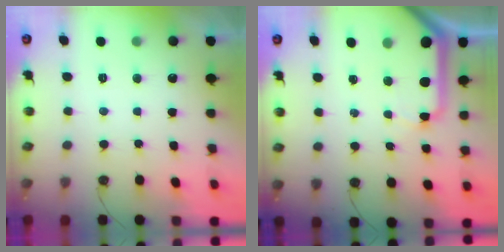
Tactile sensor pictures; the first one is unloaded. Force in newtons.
{"total": 11.7, "press": 11.6, "slide": 1.6}